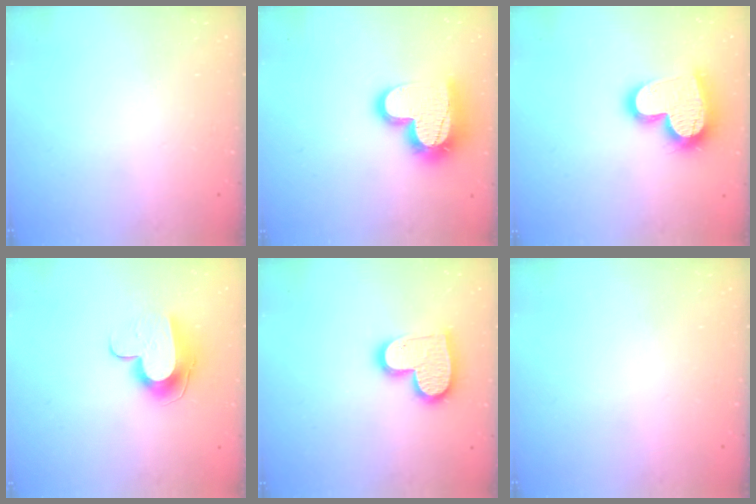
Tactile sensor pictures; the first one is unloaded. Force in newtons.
{"total": 18.9, "press": 18.9, "slide": 1.4}
{"total": 18.1, "press": 18.0, "slide": 1.5}
{"total": 10.4, "press": 10.4, "slide": 0.3}
{"total": 13.9, "press": 13.9, "slide": 1.2}
{"total": 0.0}